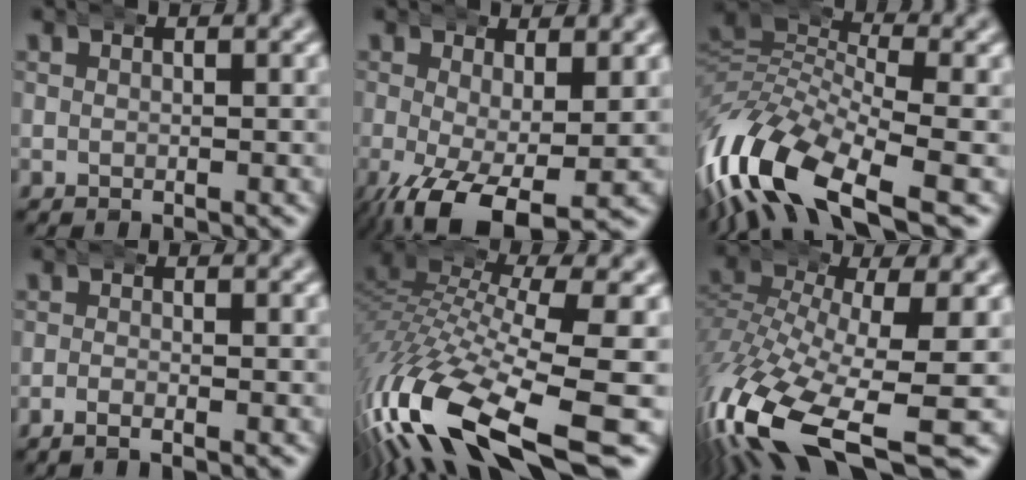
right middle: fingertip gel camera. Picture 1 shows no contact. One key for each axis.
{"total": 6.8, "fx": -3.3, "fy": 2.9, "fz": 5.2, "tx": -0.118, "ty": -0.052, "tz": -0.030}
{"total": 11.0, "fx": -3.6, "fy": 6.8, "fz": 7.8, "tx": -0.190, "ty": -0.050, "tz": -0.048}
{"total": 1.1, "fx": -1.0, "fy": 0.0, "fz": 0.5, "tx": -0.010, "ty": 0.001, "tz": -0.023}
{"total": 11.2, "fx": -5.0, "fy": 4.8, "fz": 8.8, "tx": -0.202, "ty": -0.042, "tz": -0.065}
{"total": 10.4, "fx": -5.7, "fy": 4.4, "fz": 7.4, "tx": -0.186, "ty": -0.064, "tz": -0.066}